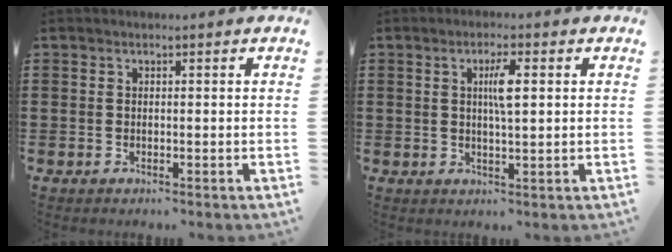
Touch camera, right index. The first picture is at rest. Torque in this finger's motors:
{"motor_torque": [0.80, -0.03, 0.11, 0.05]}